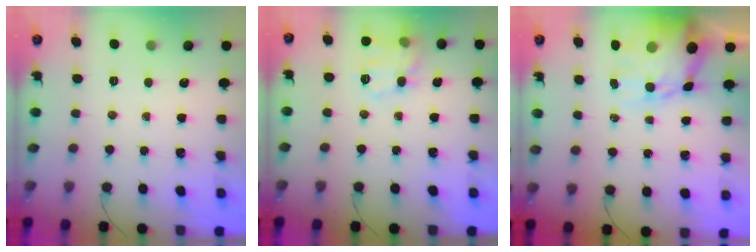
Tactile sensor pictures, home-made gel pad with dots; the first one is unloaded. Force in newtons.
{"total": 11.8, "press": 11.8, "slide": 0.5}
{"total": 12.5, "press": 12.1, "slide": 3.3}